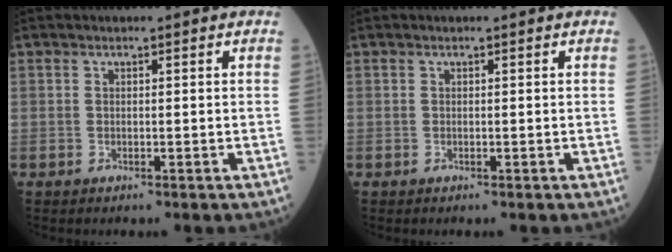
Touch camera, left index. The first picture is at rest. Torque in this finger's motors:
{"motor_torque": [-0.17, 0.17, 0.00, 0.01]}